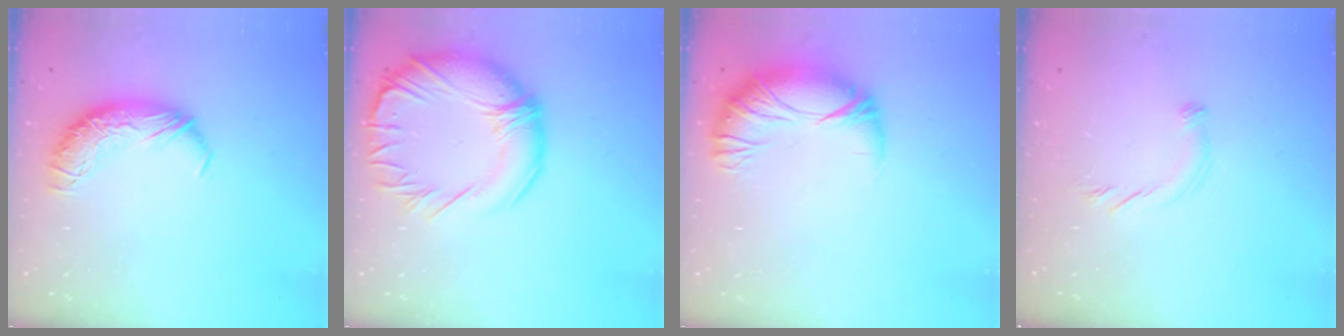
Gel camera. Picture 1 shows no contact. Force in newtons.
{"total": 11.7, "press": 11.1, "slide": 3.7}
{"total": 3.3, "press": 1.9, "slide": 2.7}
{"total": 5.9, "press": 5.8, "slide": 1.3}